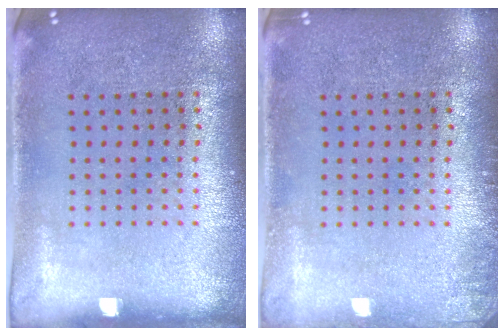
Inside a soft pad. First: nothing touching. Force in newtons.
{"total": 1.0, "press": 1.0, "slide": 0.2}